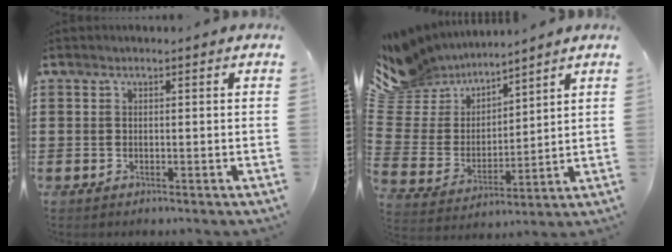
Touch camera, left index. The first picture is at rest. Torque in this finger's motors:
{"motor_torque": [-0.49, 0.63, -0.16, -0.06]}